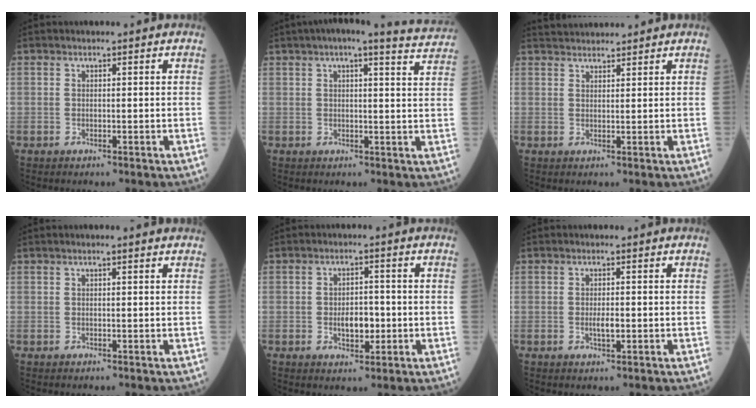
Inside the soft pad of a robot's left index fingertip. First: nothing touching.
{"total": 10.2, "force": [8.9, 0.7, 4.9], "torque": [-0.060, 0.005, 0.087]}
{"total": 4.2, "force": [4.1, 0.6, 0.7], "torque": [-0.013, 0.032, 0.069]}
{"total": 1.2, "force": [0.7, 0.1, 0.9], "torque": [-0.016, 0.009, 0.009]}
{"total": 4.4, "force": [-1.0, 2.3, 3.6], "torque": [-0.060, 0.000, -0.014]}
{"total": 2.1, "force": [-0.5, 0.6, 1.9], "torque": [-0.038, -0.004, -0.008]}